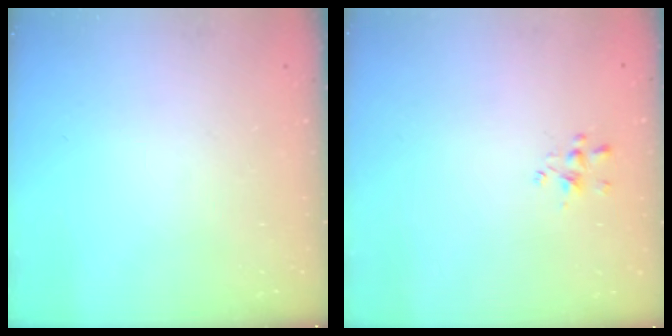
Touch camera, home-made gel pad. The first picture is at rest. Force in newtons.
{"total": 1.6, "press": 1.5, "slide": 0.5}